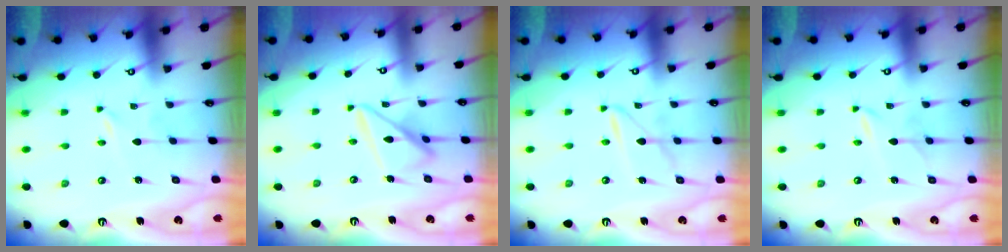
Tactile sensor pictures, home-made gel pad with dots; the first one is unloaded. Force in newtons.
{"total": 12.7, "press": 12.6, "slide": 1.2}
{"total": 5.4, "press": 5.4, "slide": 0.4}
{"total": 2.3, "press": 2.3, "slide": 0.4}